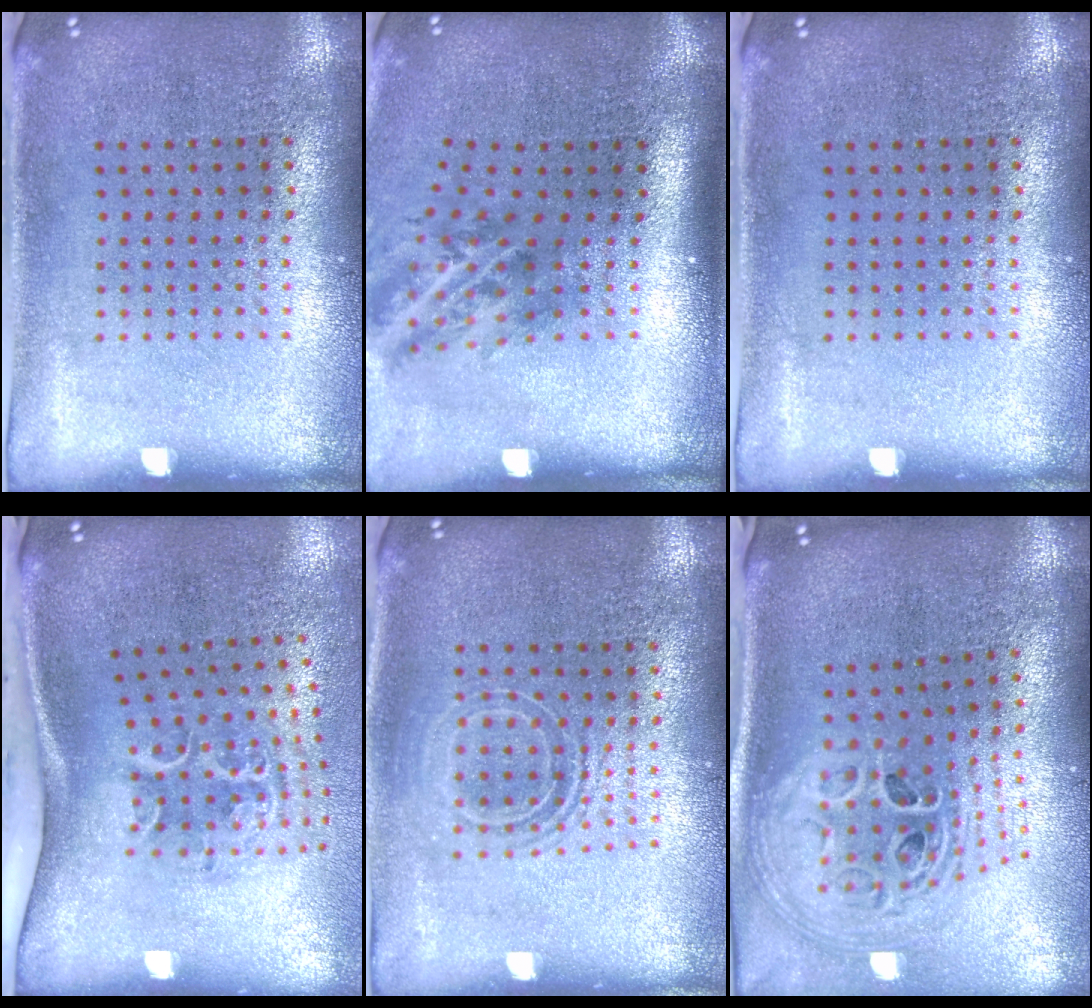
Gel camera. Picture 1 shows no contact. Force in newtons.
{"total": 1.9, "press": 1.1, "slide": 1.5}
{"total": 0.0}
{"total": 2.3, "press": 1.4, "slide": 1.9}
{"total": 1.6, "press": 1.3, "slide": 0.9}
{"total": 2.9, "press": 2.0, "slide": 2.1}